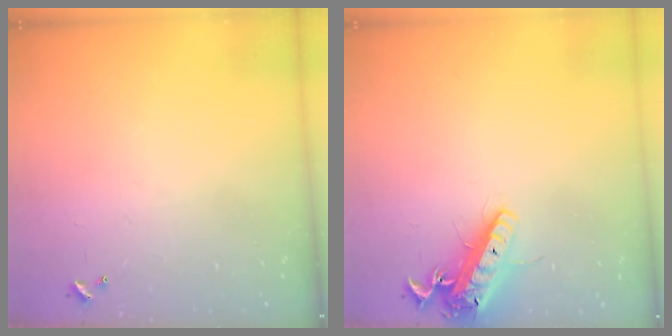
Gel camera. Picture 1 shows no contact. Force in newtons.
{"total": 15.0, "press": 14.7, "slide": 3.1}